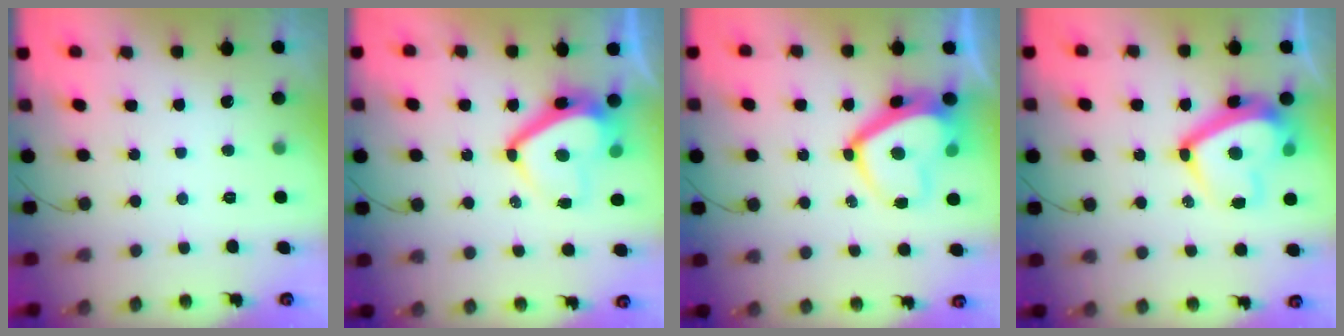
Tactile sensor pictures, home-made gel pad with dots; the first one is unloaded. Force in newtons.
{"total": 10.9, "press": 10.8, "slide": 1.3}
{"total": 13.6, "press": 13.5, "slide": 1.6}
{"total": 14.3, "press": 14.2, "slide": 1.4}